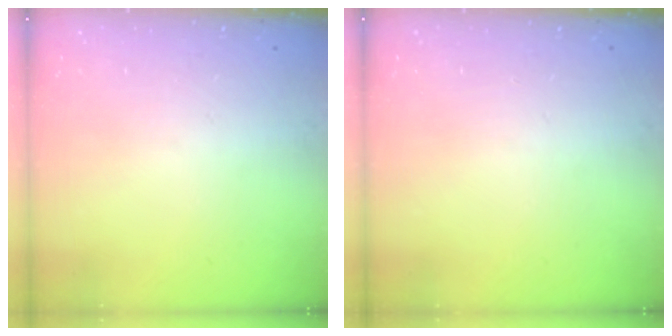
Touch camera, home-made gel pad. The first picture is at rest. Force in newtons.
{"total": 0.0}